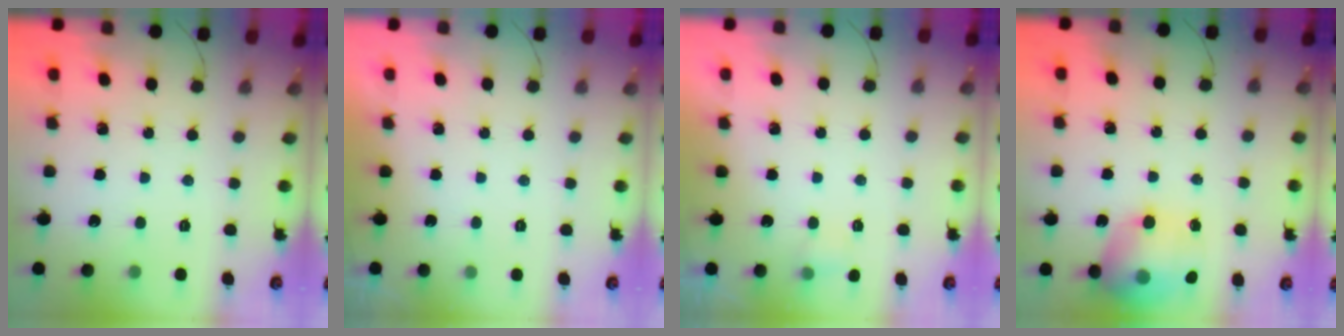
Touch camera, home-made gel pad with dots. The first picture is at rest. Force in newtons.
{"total": 0.0}
{"total": 3.2, "press": 3.0, "slide": 0.9}
{"total": 16.5, "press": 16.4, "slide": 1.6}